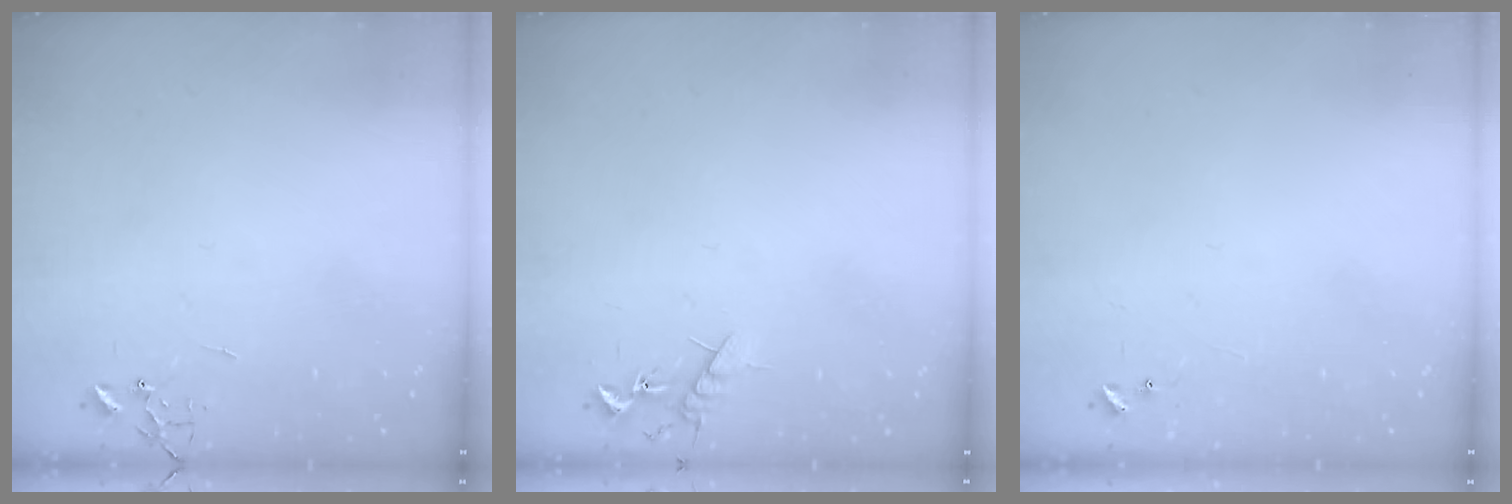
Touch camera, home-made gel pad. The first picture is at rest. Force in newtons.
{"total": 7.0, "press": 6.9, "slide": 0.6}
{"total": 4.1, "press": 4.1, "slide": 0.5}